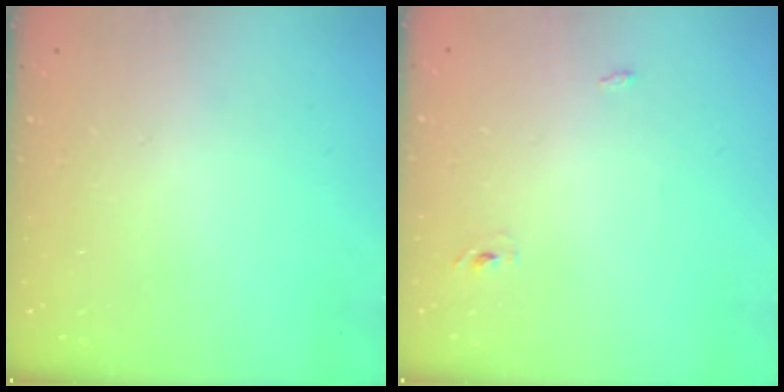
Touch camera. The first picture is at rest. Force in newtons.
{"total": 2.3, "press": 2.1, "slide": 1.0}